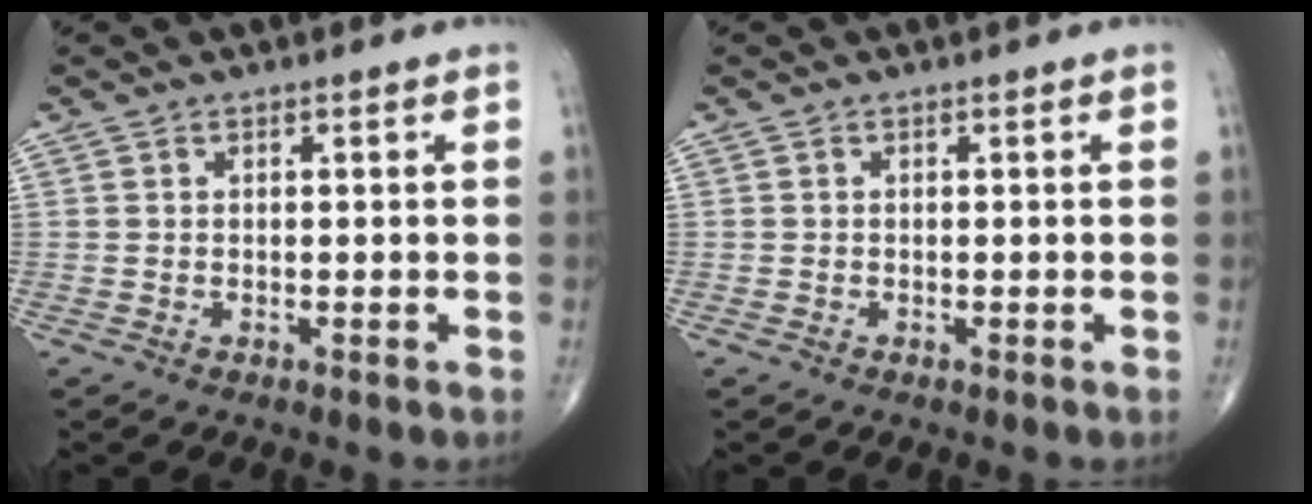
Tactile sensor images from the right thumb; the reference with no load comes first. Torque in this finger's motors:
{"motor_torque": [0.81, 0.44, -0.30, -0.03, 0.05]}